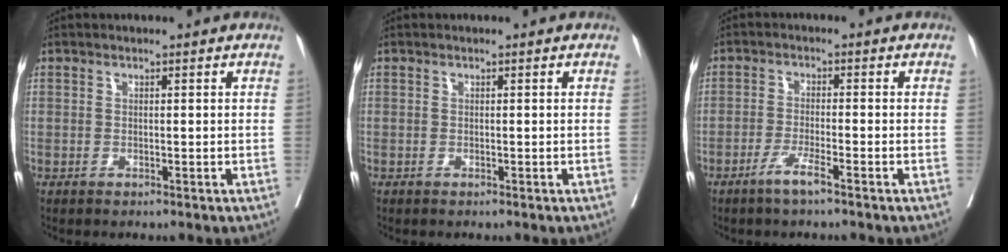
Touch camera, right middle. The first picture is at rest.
{"total": 0.0}
{"total": 3.3, "force": [-2.2, -0.4, 2.4], "torque": [-0.049, -0.006, -0.045]}